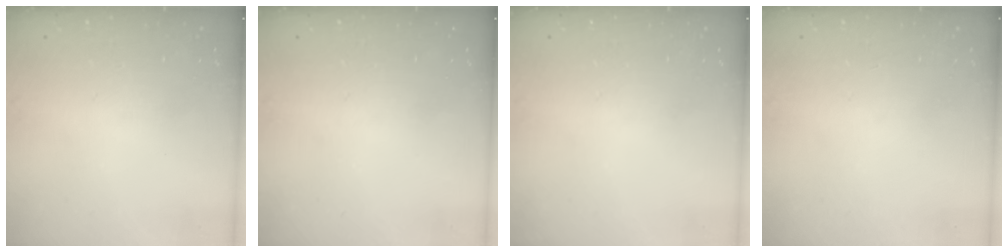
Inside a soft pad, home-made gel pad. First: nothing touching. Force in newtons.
{"total": 0.0}
{"total": 0.0}
{"total": 0.0}